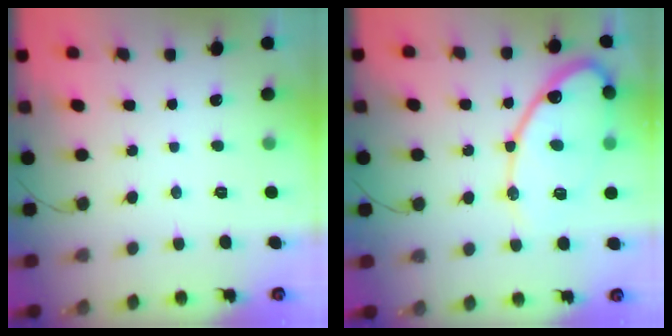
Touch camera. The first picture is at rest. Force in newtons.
{"total": 16.4, "press": 16.3, "slide": 1.4}